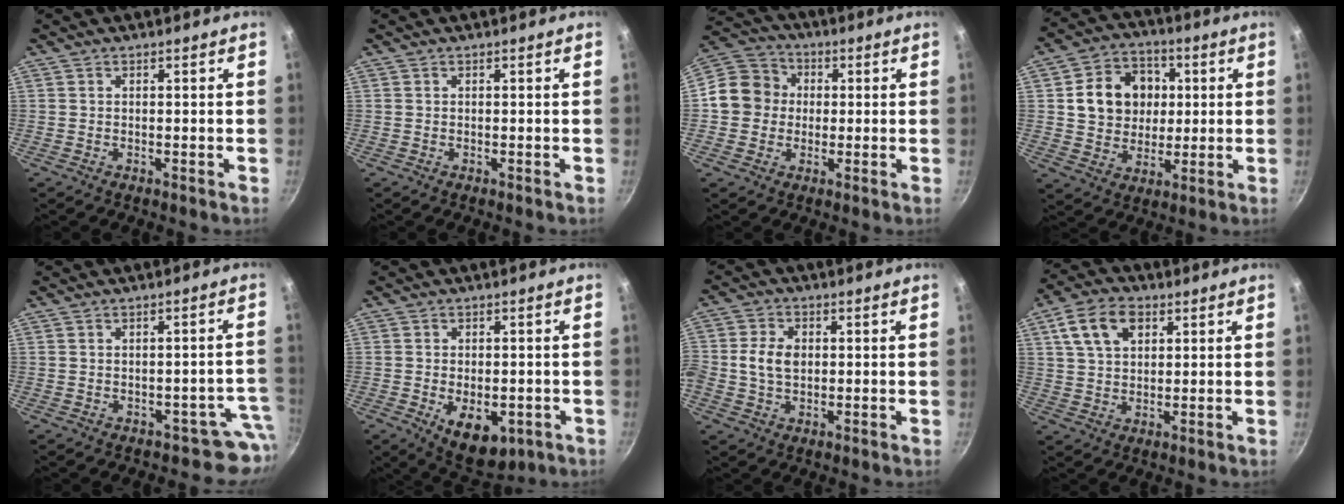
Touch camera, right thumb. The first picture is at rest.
{"total": 0.0}
{"total": 10.1, "force": [0.1, 9.3, 4.0], "torque": [-0.038, 0.022, -0.020]}
{"total": 13.4, "force": [2.3, 11.1, 7.2], "torque": [-0.089, 0.010, 0.036]}
{"total": 5.1, "force": [-2.5, 4.1, 1.6], "torque": [0.051, 0.042, -0.020]}
{"total": 9.7, "force": [-2.9, 5.6, 7.4], "torque": [-0.076, 0.000, -0.024]}
{"total": 6.6, "force": [0.3, 4.8, 4.5], "torque": [-0.075, 0.008, -0.002]}
{"total": 10.1, "force": [3.9, 6.6, 6.5], "torque": [-0.105, 0.005, 0.068]}